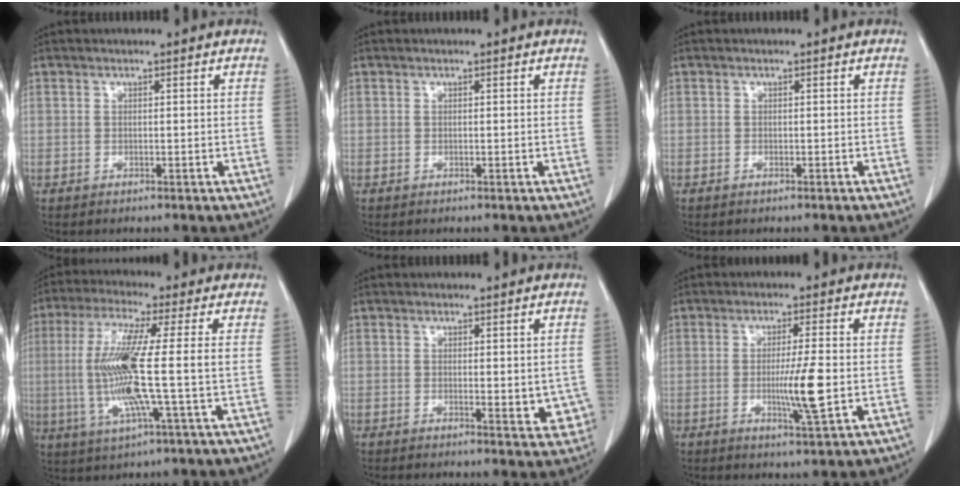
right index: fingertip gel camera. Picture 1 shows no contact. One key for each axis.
{"total": 0.0}
{"total": 0.0}
{"total": 13.1, "fx": -0.5, "fy": -0.4, "fz": 13.1, "tx": -0.272, "ty": -0.009, "tz": -0.017}
{"total": 4.6, "fx": -0.6, "fy": 2.0, "fz": 4.1, "tx": -0.031, "ty": -0.006, "tz": -0.007}
{"total": 6.3, "fx": -1.0, "fy": -0.2, "fz": 6.3, "tx": -0.108, "ty": -0.013, "tz": -0.017}